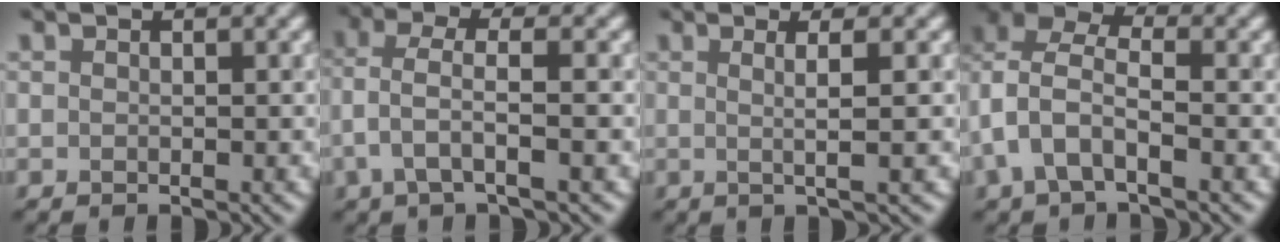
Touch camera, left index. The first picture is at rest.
{"total": 2.8, "force": [-0.4, 0.9, 2.7], "torque": [-0.062, 0.014, -0.009]}
{"total": 3.0, "force": [0.4, 0.7, 2.8], "torque": [-0.040, 0.005, -0.008]}
{"total": 5.7, "force": [-0.9, 3.6, 4.3], "torque": [-0.092, 0.015, -0.026]}